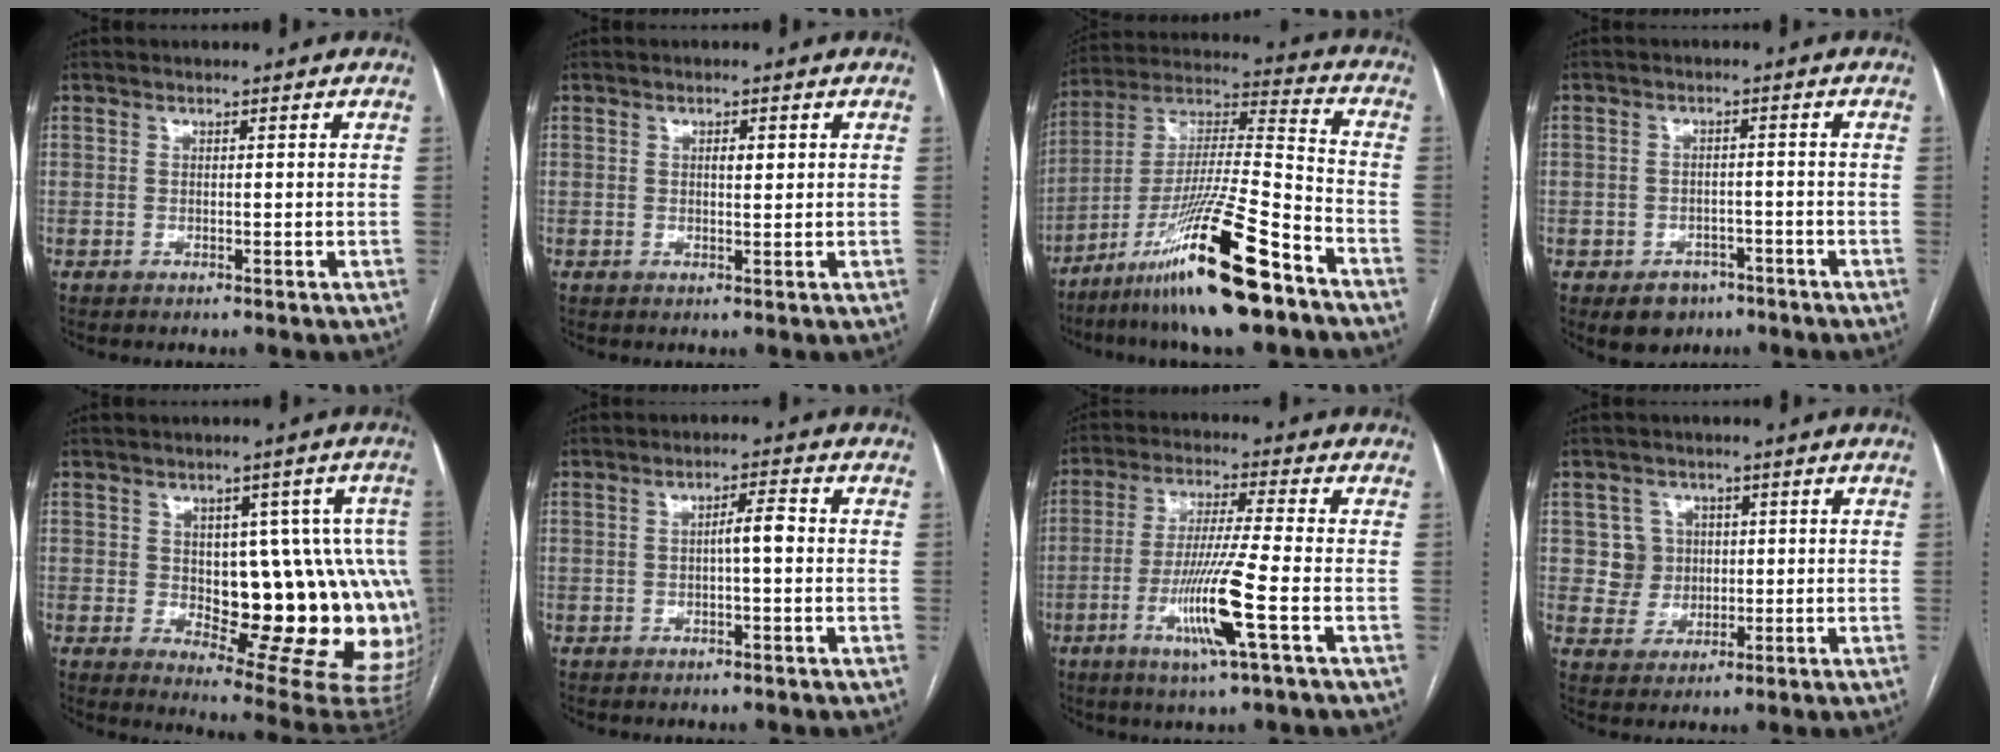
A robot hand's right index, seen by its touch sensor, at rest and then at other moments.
{"total": 2.4, "force": [0.4, 0.8, 2.2], "torque": [-0.036, 0.002, 0.007]}
{"total": 20.4, "force": [-12.8, 1.1, 15.9], "torque": [-0.304, -0.028, -0.228]}
{"total": 5.2, "force": [-3.0, 4.0, 1.3], "torque": [-0.013, 0.008, -0.036]}
{"total": 18.4, "force": [-0.8, 7.2, 17.0], "torque": [-0.143, 0.023, 0.017]}
{"total": 3.1, "force": [-0.2, 0.4, 3.0], "torque": [-0.048, 0.006, -0.004]}
{"total": 10.7, "force": [-3.7, -0.9, 10.0], "torque": [-0.200, -0.016, -0.069]}
{"total": 4.8, "force": [1.0, 4.7, 0.1], "torque": [0.004, 0.017, 0.025]}